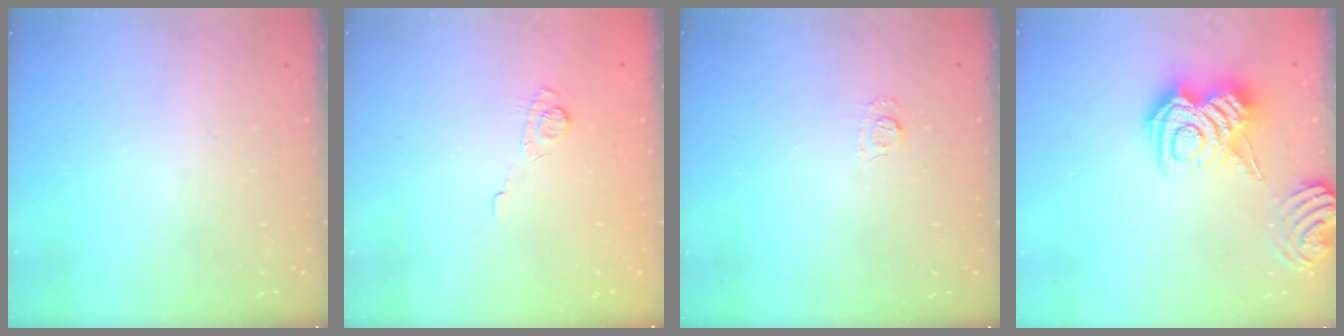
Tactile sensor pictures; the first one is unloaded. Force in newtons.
{"total": 8.2, "press": 8.0, "slide": 1.5}
{"total": 5.5, "press": 5.4, "slide": 0.6}
{"total": 11.2, "press": 11.1, "slide": 0.8}